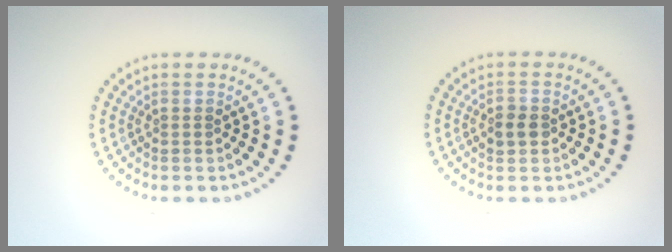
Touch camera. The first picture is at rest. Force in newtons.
{"total": 1.8, "press": 1.7, "slide": 0.2}